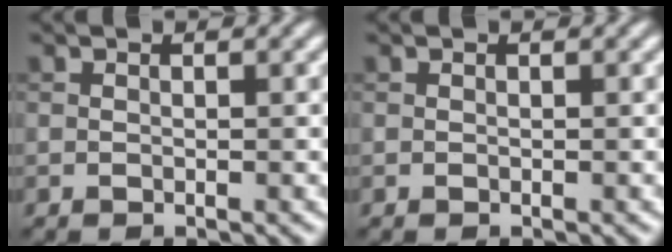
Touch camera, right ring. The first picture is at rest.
{"total": 0.0}